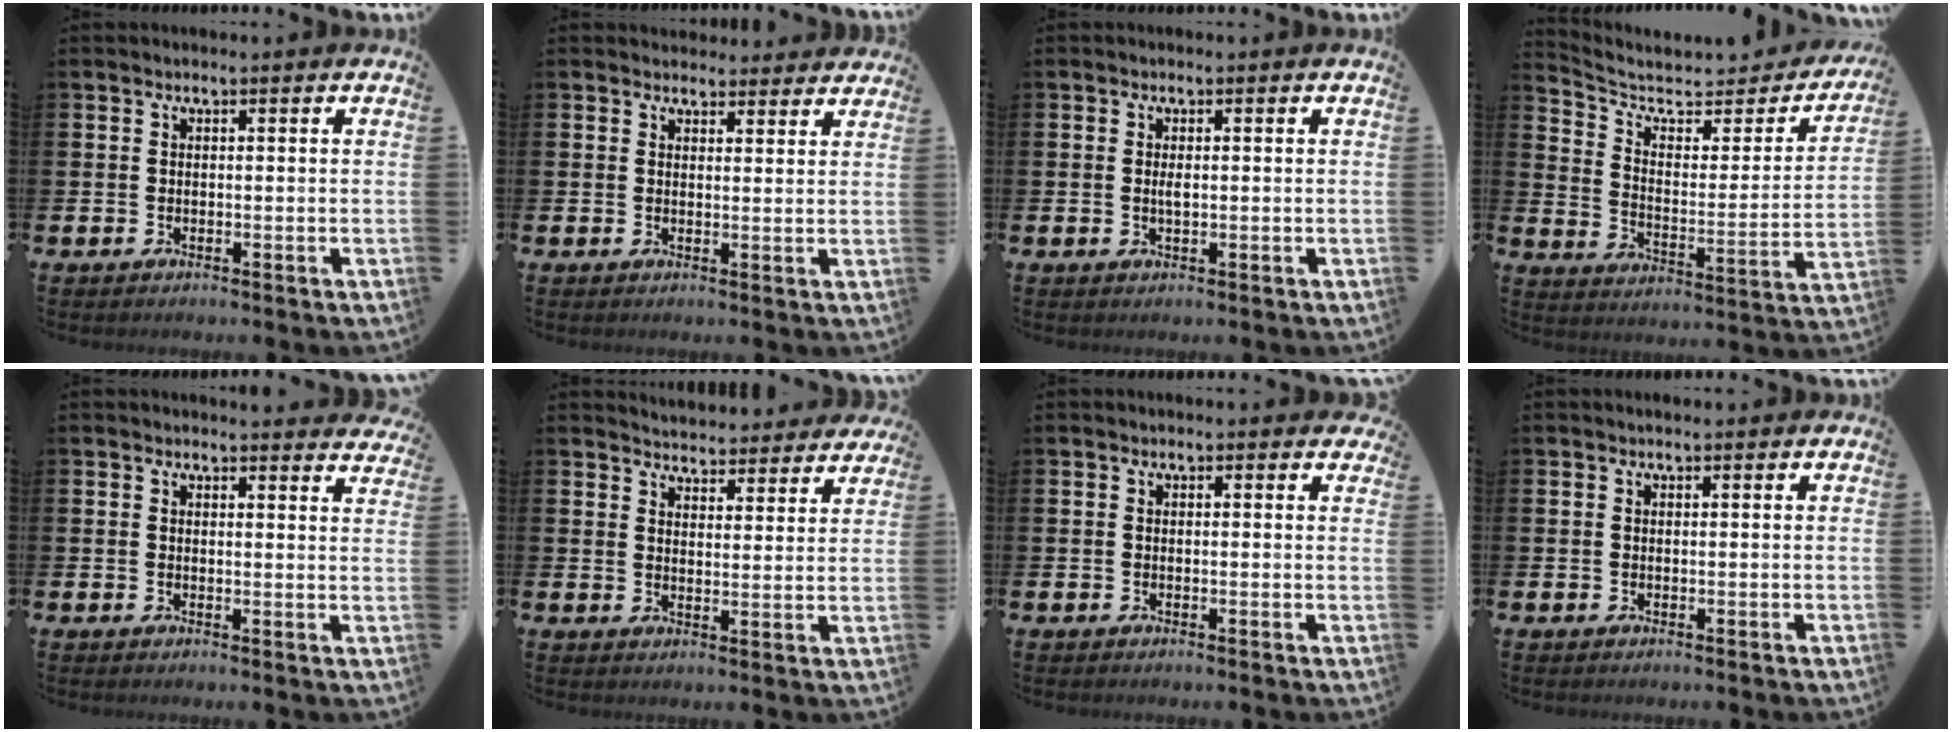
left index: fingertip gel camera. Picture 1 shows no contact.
{"total": 3.1, "force": [2.9, 0.9, -0.2], "torque": [0.008, -0.016, 0.052]}
{"total": 1.1, "force": [0.2, 0.4, 1.1], "torque": [-0.021, 0.002, 0.002]}
{"total": 6.4, "force": [5.2, 2.9, 2.4], "torque": [-0.067, -0.045, 0.080]}
{"total": 2.6, "force": [2.6, 0.3, -0.1], "torque": [0.007, -0.016, 0.045]}
{"total": 4.6, "force": [4.5, 0.9, -0.2], "torque": [-0.003, -0.041, 0.077]}
{"total": 0.6, "force": [0.5, 0.3, 0.2], "torque": [0.005, 0.002, 0.007]}
{"total": 0.7, "force": [0.6, 0.3, 0.3], "torque": [0.004, 0.002, 0.008]}